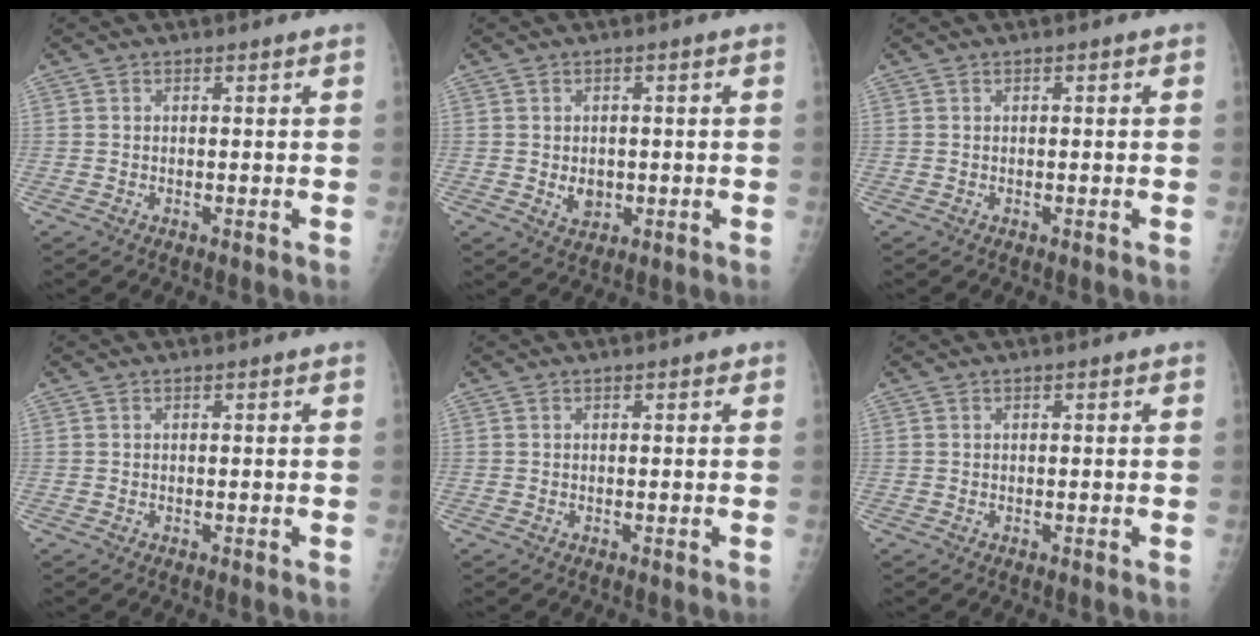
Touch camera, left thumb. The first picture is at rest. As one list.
[{"total": 3.5, "force": [-0.5, 2.8, 2.1], "torque": [-0.015, -0.002, 0.001]}, {"total": 0.5, "force": [0.1, 0.2, 0.4], "torque": [-0.004, 0.002, 0.000]}, {"total": 0.0}, {"total": 0.8, "force": [0.3, 0.4, 0.6], "torque": [-0.004, 0.002, 0.001]}, {"total": 0.5, "force": [0.1, 0.2, 0.4], "torque": [-0.005, 0.002, 0.001]}]